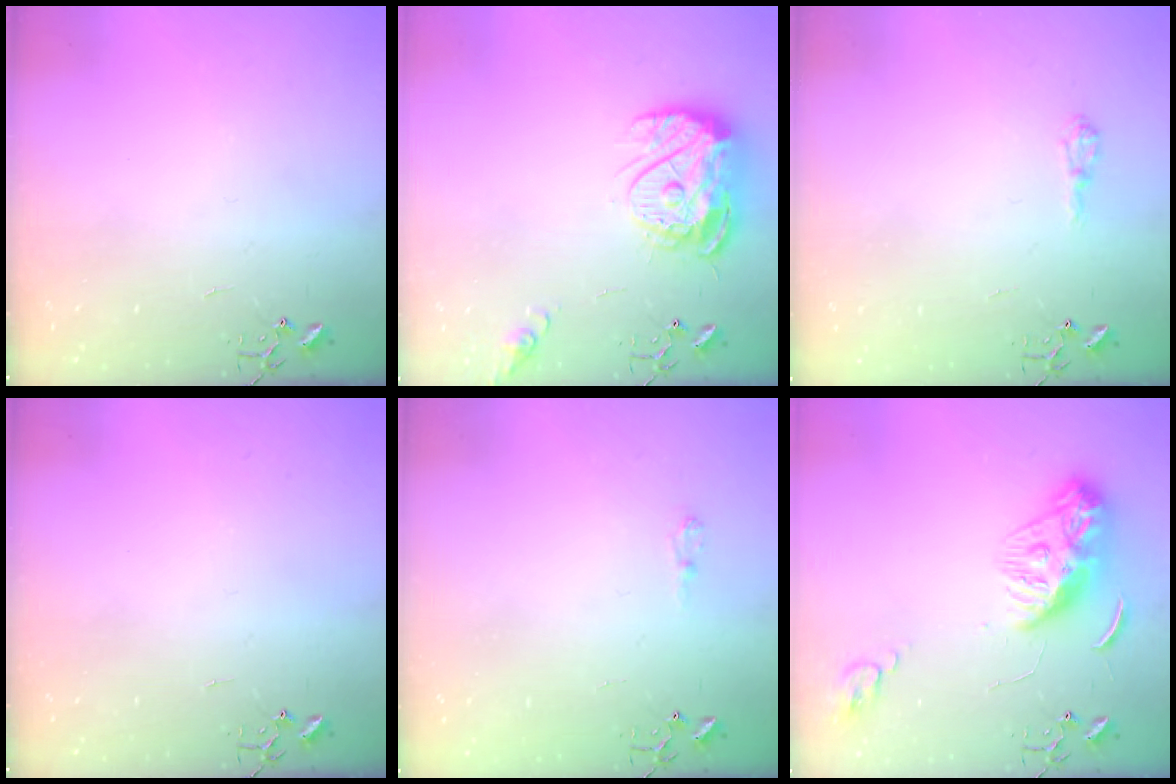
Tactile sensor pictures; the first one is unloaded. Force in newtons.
{"total": 14.4, "press": 14.4, "slide": 1.3}
{"total": 7.2, "press": 7.1, "slide": 0.6}
{"total": 0.0}
{"total": 6.5, "press": 6.5, "slide": 0.6}
{"total": 11.9, "press": 11.9, "slide": 0.9}